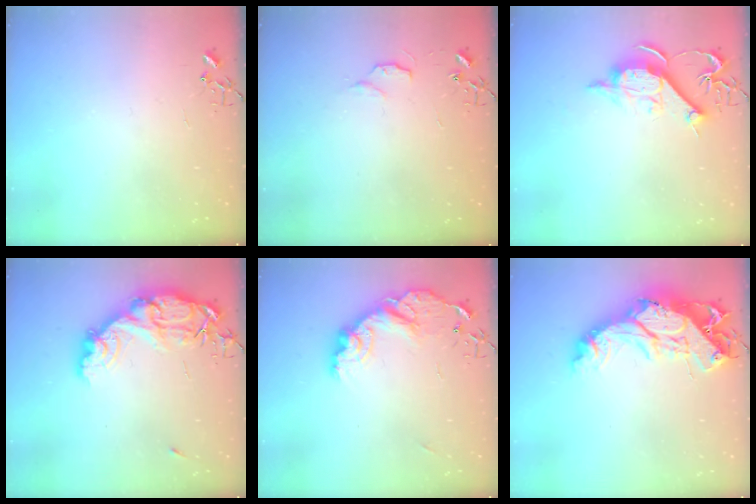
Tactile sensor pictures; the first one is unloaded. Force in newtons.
{"total": 5.4, "press": 5.3, "slide": 0.7}
{"total": 11.3, "press": 11.3, "slide": 0.5}
{"total": 15.2, "press": 15.1, "slide": 1.5}
{"total": 14.5, "press": 14.5, "slide": 0.6}
{"total": 21.7, "press": 21.6, "slide": 2.0}